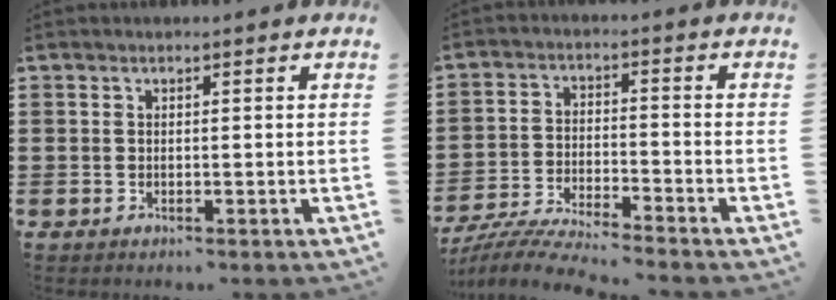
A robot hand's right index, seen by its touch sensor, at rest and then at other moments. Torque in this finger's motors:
{"motor_torque": [-0.38, 0.93, 0.10, 0.09]}